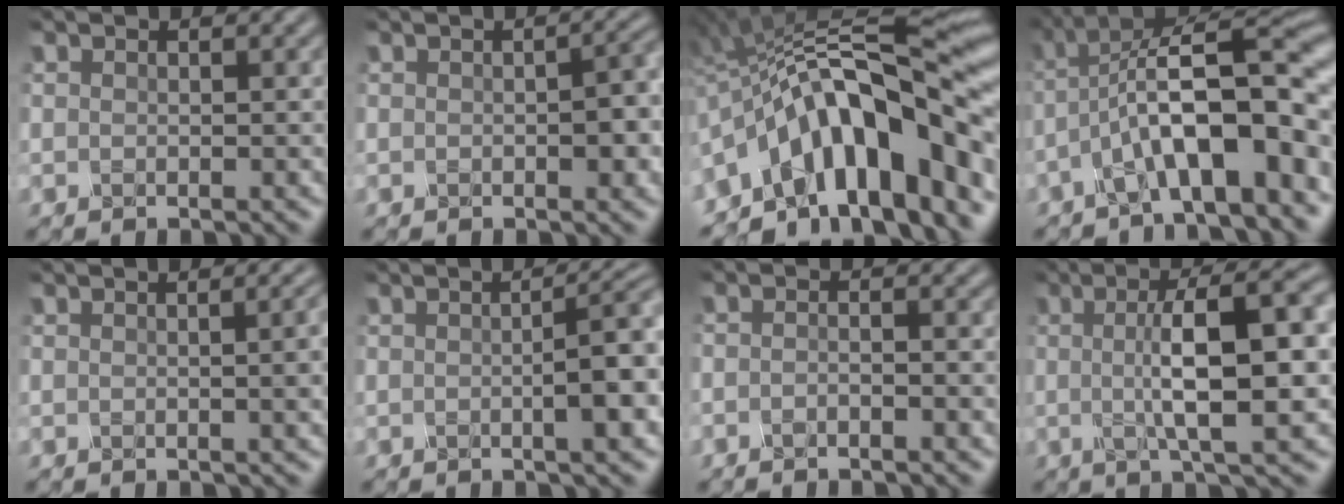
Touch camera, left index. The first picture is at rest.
{"total": 4.7, "force": [0.0, 2.5, 4.0], "torque": [-0.048, 0.015, 0.002]}
{"total": 16.6, "force": [-4.8, 6.9, 14.3], "torque": [-0.182, 0.049, -0.106]}
{"total": 11.2, "force": [-3.1, 3.4, 10.2], "torque": [-0.157, 0.017, -0.050]}
{"total": 5.8, "force": [1.0, 2.9, 4.9], "torque": [-0.020, 0.034, -0.011]}
{"total": 6.7, "force": [-0.1, 2.0, 6.4], "torque": [-0.059, 0.017, -0.009]}
{"total": 1.4, "force": [-1.1, 0.1, 0.9], "torque": [-0.013, -0.006, -0.030]}
{"total": 9.8, "force": [0.5, 2.5, 9.4], "torque": [-0.130, 0.010, 0.002]}